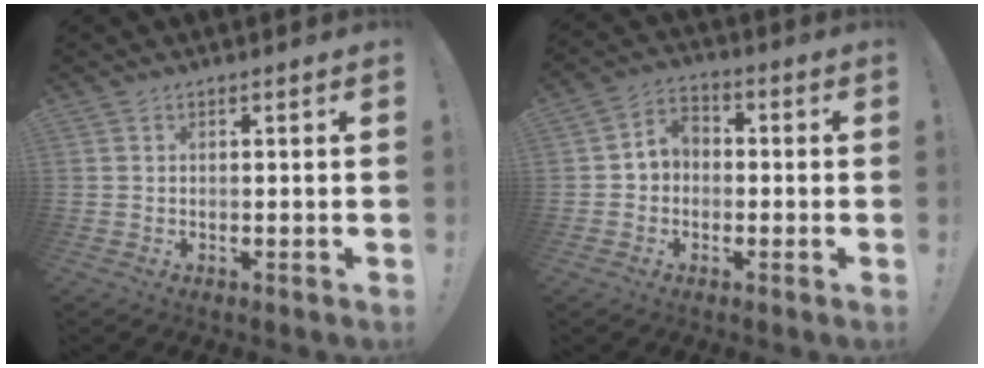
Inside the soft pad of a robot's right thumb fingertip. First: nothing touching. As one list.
[{"total": 5.9, "force": [-1.0, 5.2, 2.5], "torque": [-0.039, 0.025, -0.014]}]